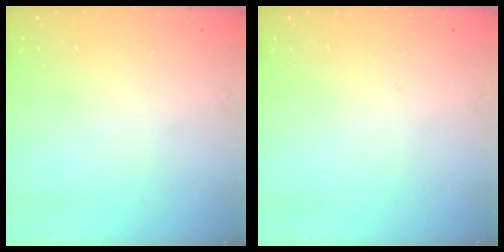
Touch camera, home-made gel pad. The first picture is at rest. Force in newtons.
{"total": 0.0}